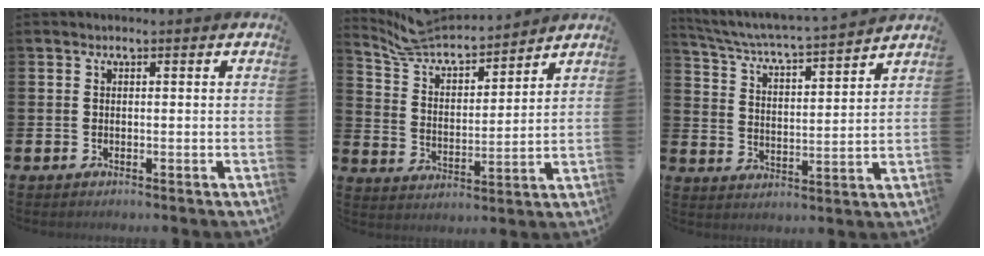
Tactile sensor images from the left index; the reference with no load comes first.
{"total": 7.0, "force": [6.7, 1.7, 1.0], "torque": [-0.060, -0.053, 0.118]}
{"total": 5.0, "force": [4.8, 0.0, 1.4], "torque": [-0.054, -0.044, 0.075]}